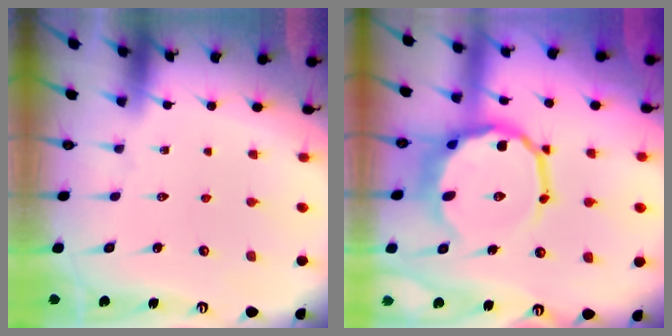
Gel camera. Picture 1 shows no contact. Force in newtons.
{"total": 14.9, "press": 14.4, "slide": 3.8}